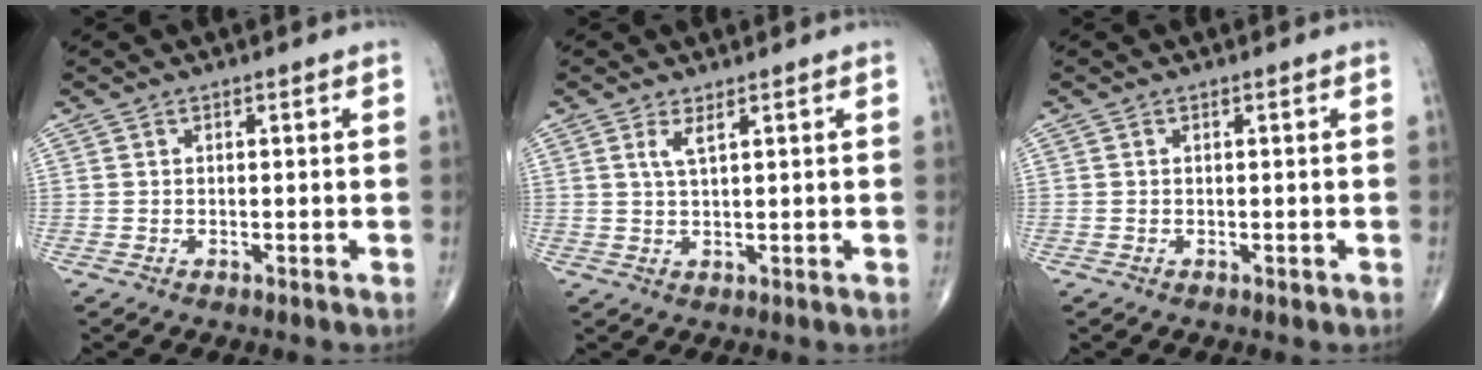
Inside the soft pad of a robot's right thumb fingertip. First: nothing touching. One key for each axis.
{"total": 2.3, "fx": 1.2, "fy": 0.4, "fz": 1.9, "tx": -0.044, "ty": -0.007, "tz": 0.029}
{"total": 0.0}